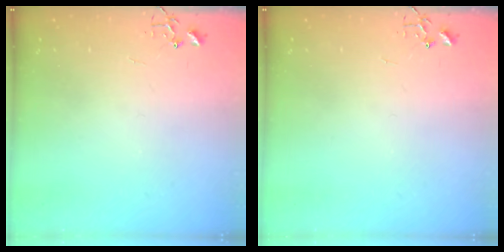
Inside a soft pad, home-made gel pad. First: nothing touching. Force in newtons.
{"total": 0.0}